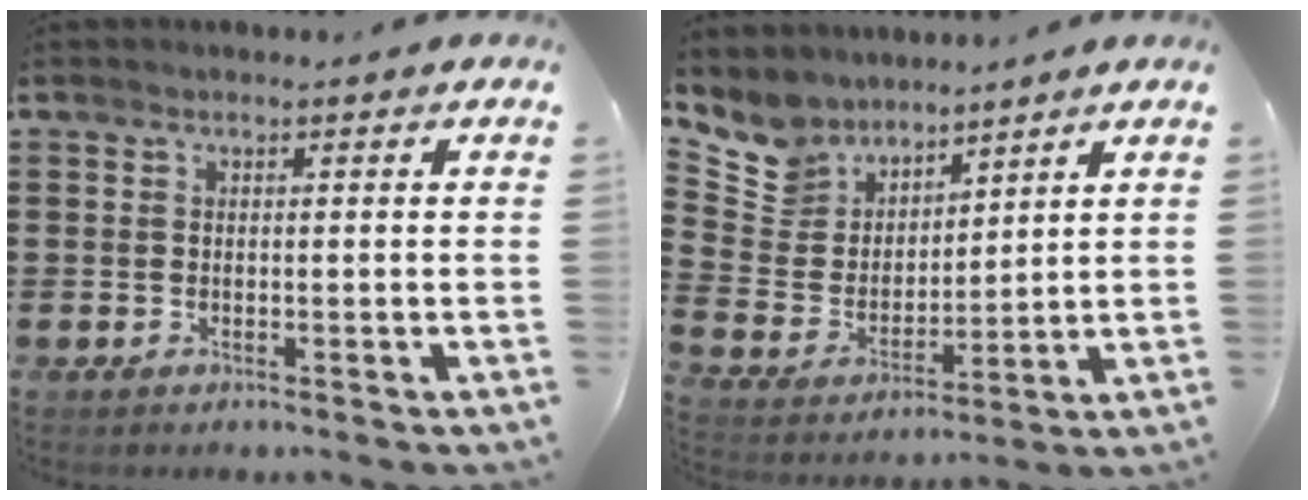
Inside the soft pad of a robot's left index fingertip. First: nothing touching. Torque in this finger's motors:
{"motor_torque": [-1.12, 1.01, -0.52, -0.21]}